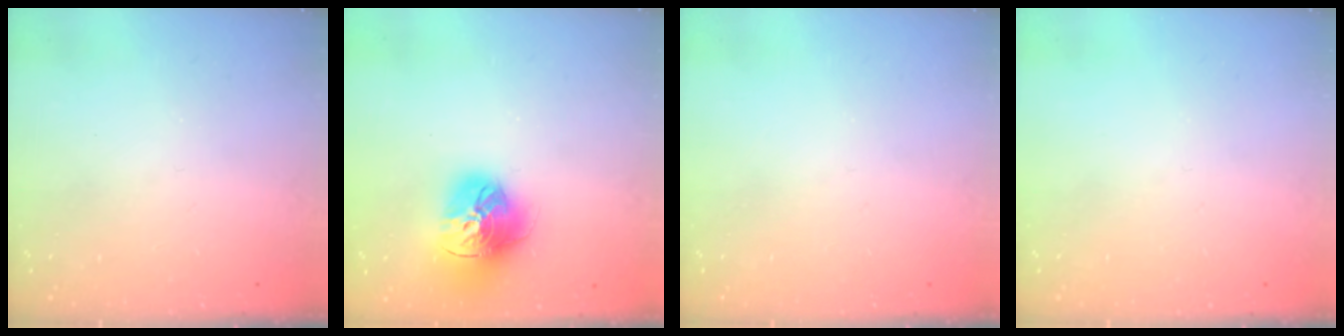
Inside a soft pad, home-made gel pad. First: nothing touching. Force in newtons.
{"total": 17.9, "press": 17.9, "slide": 1.6}
{"total": 0.0}
{"total": 0.0}